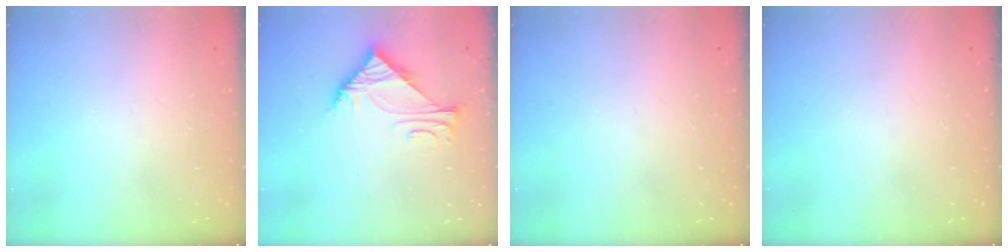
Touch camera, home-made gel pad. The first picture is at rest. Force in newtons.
{"total": 6.5, "press": 6.5, "slide": 0.5}
{"total": 0.0}
{"total": 0.0}